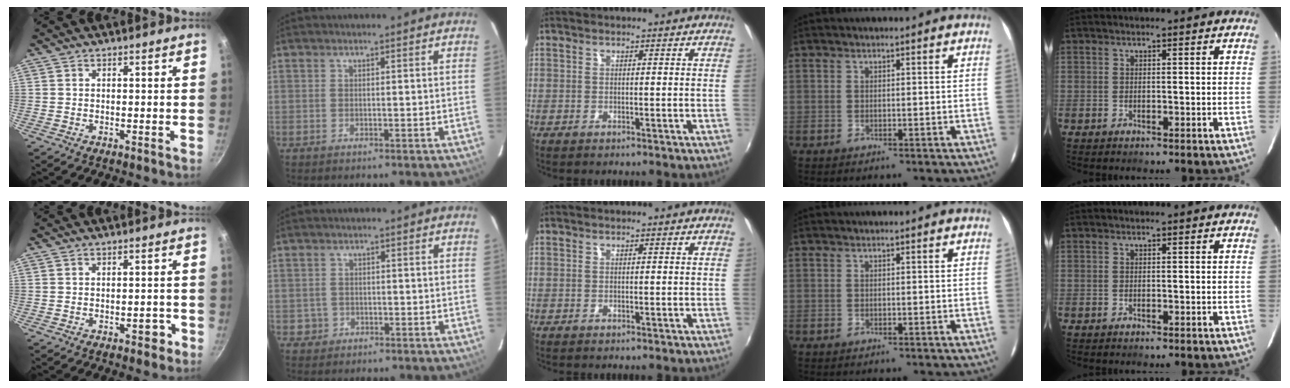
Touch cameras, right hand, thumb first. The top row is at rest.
{"thumb": {"total": 2.6, "force": [-1.3, 1.4, 1.8], "torque": [-0.007, 0.017, -0.014]}, "index": {"total": 2.2, "force": [-0.6, 2.1, 0.0], "torque": [0.000, 0.010, -0.004]}}